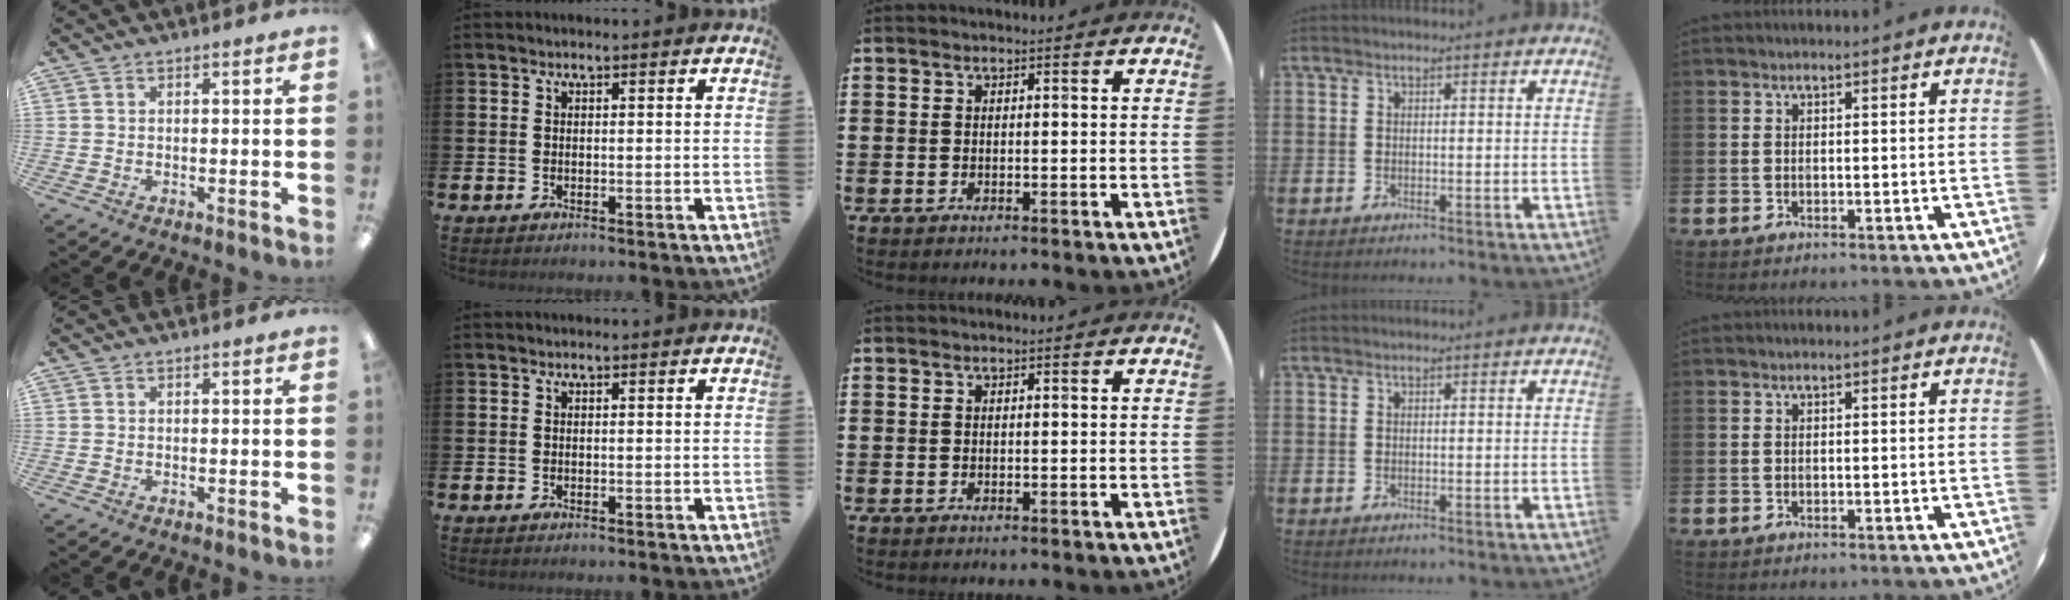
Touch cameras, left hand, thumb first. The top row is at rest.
{}